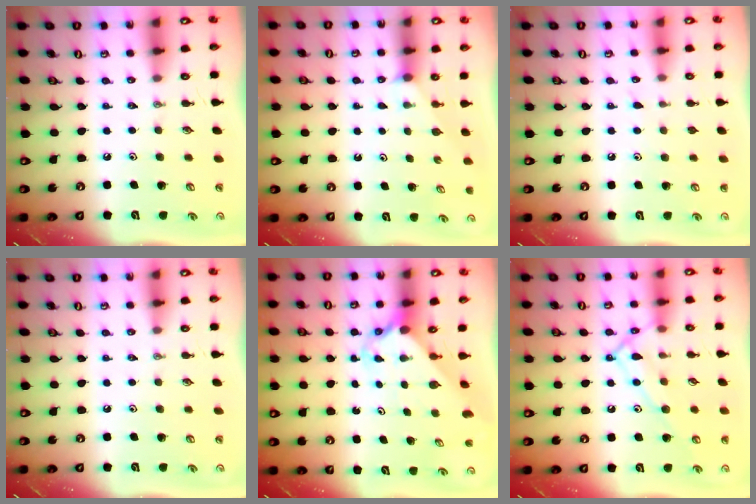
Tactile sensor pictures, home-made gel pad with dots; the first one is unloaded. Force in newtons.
{"total": 1.8, "press": 1.8, "slide": 0.2}
{"total": 4.7, "press": 4.6, "slide": 0.6}
{"total": 0.0}
{"total": 2.3, "press": 2.3, "slide": 0.2}
{"total": 12.5, "press": 12.5, "slide": 0.9}